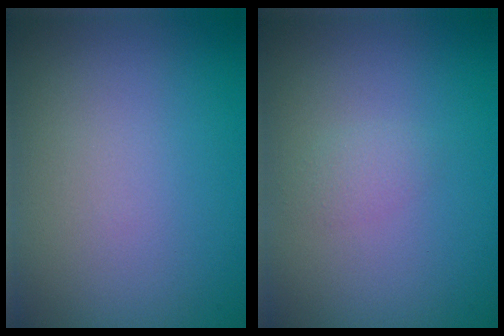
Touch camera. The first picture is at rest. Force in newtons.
{"total": 1.0, "press": 1.0, "slide": 0.1}